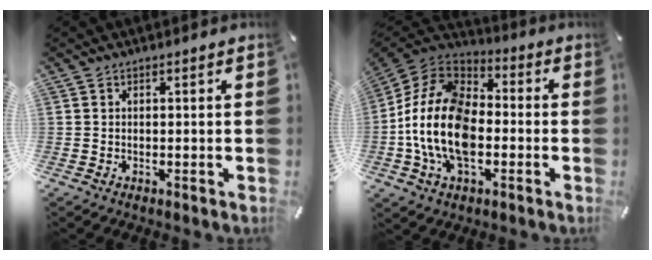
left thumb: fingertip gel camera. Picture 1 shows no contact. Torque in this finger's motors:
{"motor_torque": [2.42, 2.59, 1.89, 0.88, 0.79]}